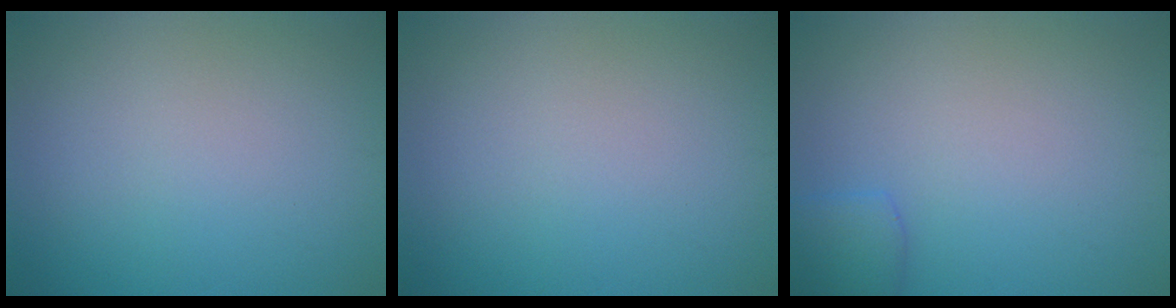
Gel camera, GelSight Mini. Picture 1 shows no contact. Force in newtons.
{"total": 0.0}
{"total": 2.0, "press": 2.0, "slide": 0.1}